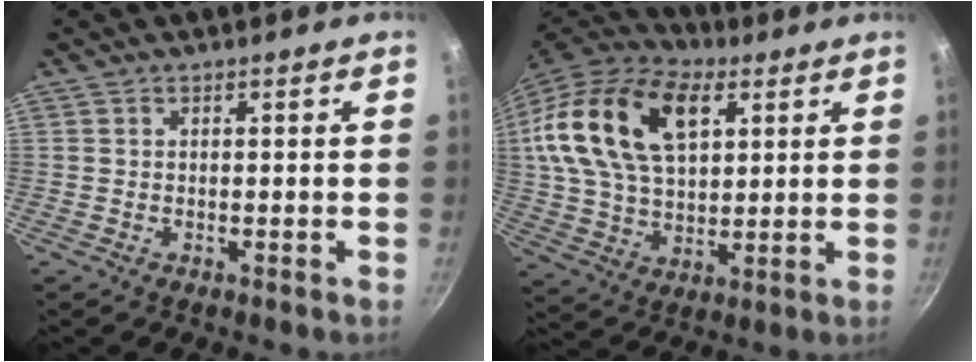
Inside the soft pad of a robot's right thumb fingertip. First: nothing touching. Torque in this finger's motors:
{"motor_torque": [1.47, 2.36, 0.69, -0.35, 0.31]}